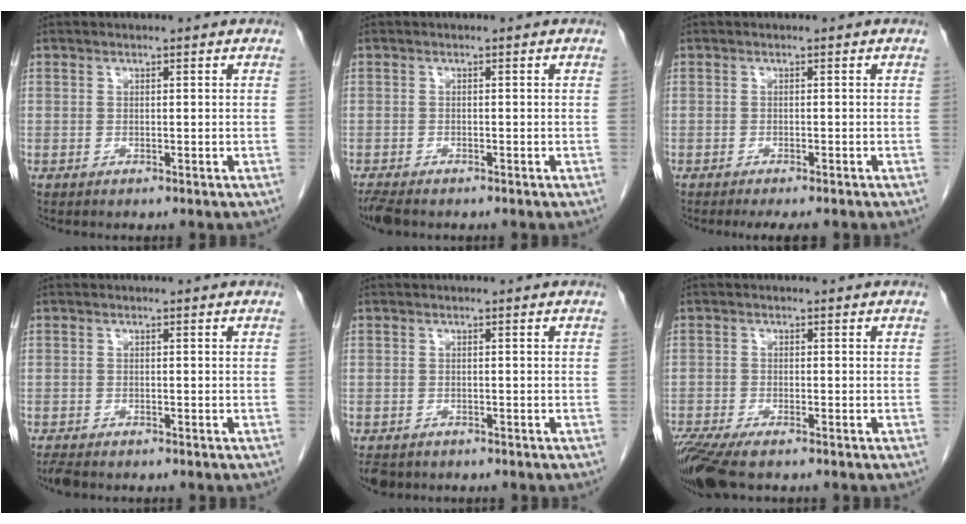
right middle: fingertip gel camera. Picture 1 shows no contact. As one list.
[{"total": 3.5, "force": [-2.9, 1.1, 1.8], "torque": [-0.038, -0.011, -0.047]}, {"total": 4.0, "force": [-3.4, 0.8, 2.1], "torque": [-0.021, -0.008, -0.045]}, {"total": 2.1, "force": [-1.8, 0.6, 1.0], "torque": [-0.024, -0.007, -0.029]}, {"total": 3.4, "force": [-2.6, 1.9, 1.1], "torque": [-0.021, -0.004, -0.039]}, {"total": 7.1, "force": [-5.4, 1.5, 4.5], "torque": [-0.084, -0.017, -0.095]}]